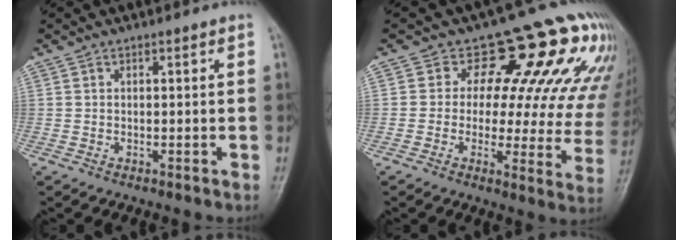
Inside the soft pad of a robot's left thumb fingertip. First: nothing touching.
{"total": 18.4, "force": [9.7, 9.3, 12.6], "torque": [-0.097, -0.035, 0.095]}